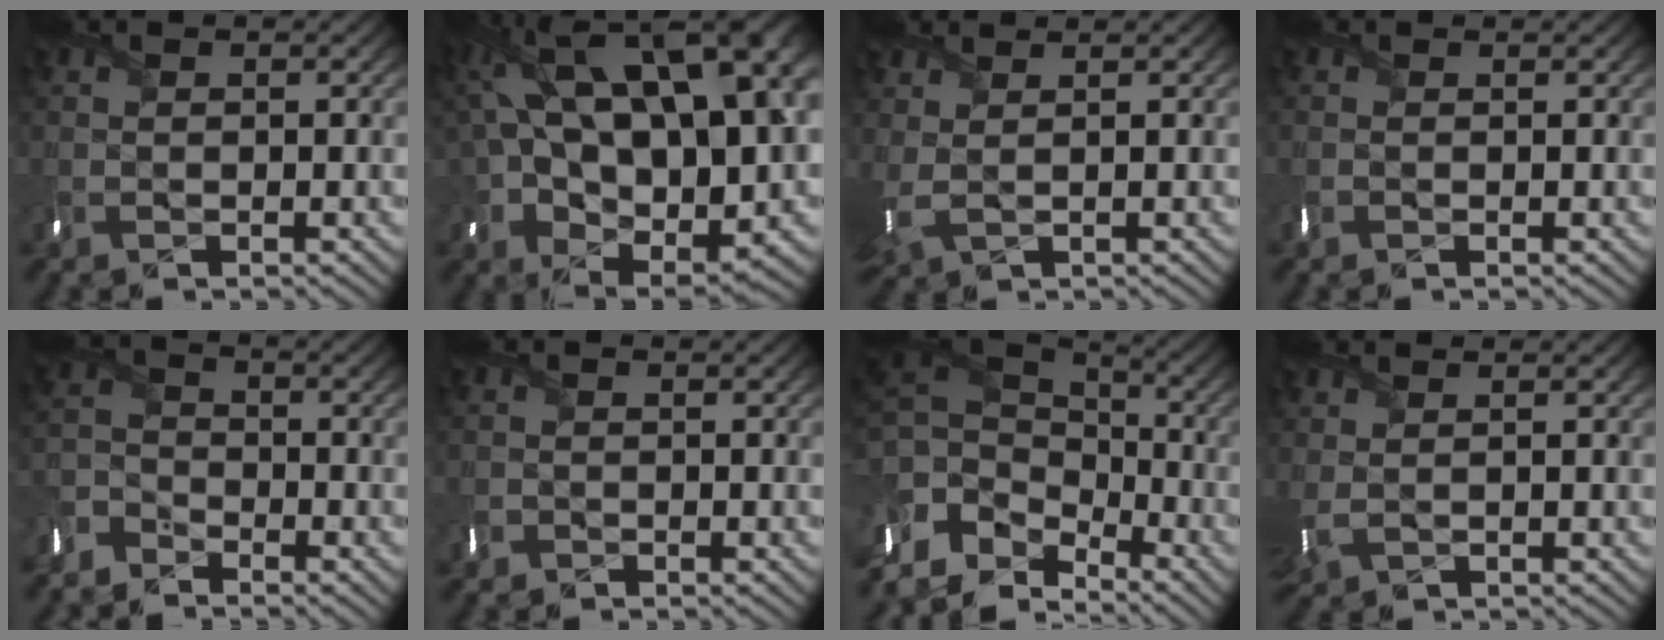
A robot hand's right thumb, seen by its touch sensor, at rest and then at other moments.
{"total": 21.9, "force": [5.3, 12.5, 17.2], "torque": [-0.319, 0.008, 0.130]}
{"total": 2.4, "force": [1.1, 0.8, 2.0], "torque": [-0.055, 0.001, 0.029]}
{"total": 1.1, "force": [0.0, -0.3, -1.1], "torque": [0.025, -0.005, 0.001]}
{"total": 3.8, "force": [-3.6, 1.1, -0.5], "torque": [0.009, -0.011, -0.087]}
{"total": 1.3, "force": [-0.6, 0.3, -1.1], "torque": [0.026, -0.008, -0.013]}
{"total": 9.4, "force": [-3.6, 6.8, 5.5], "torque": [-0.151, -0.009, -0.060]}
{"total": 1.9, "force": [0.8, 0.8, 1.6], "torque": [-0.044, -0.002, 0.018]}